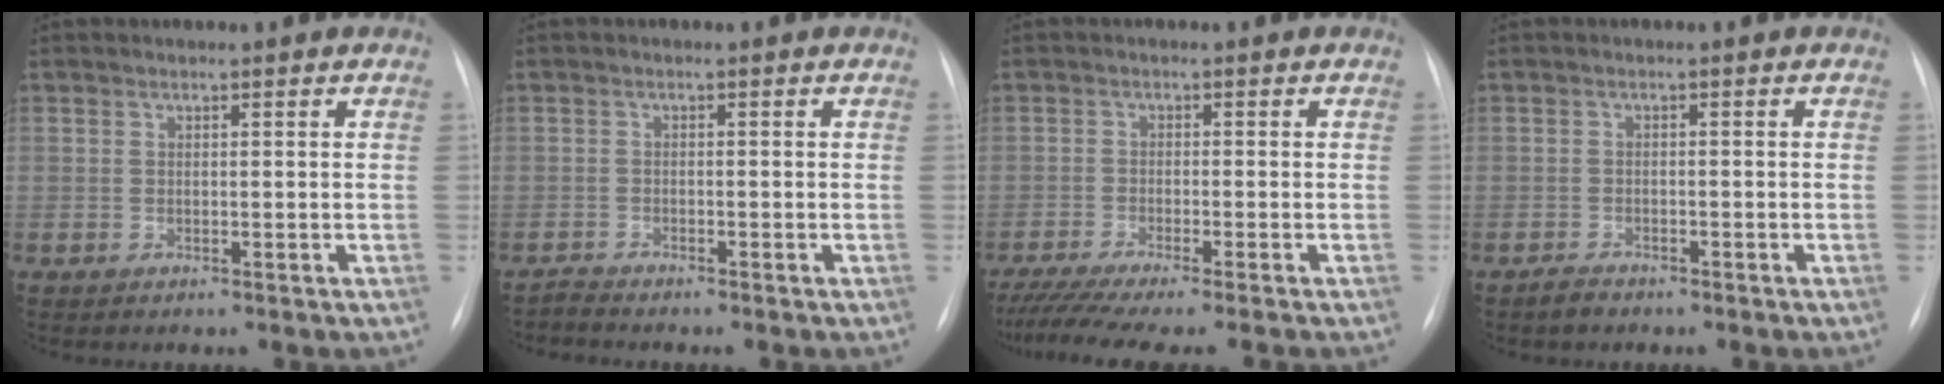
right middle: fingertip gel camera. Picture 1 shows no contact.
{"total": 1.2, "force": [-1.1, -0.2, -0.4], "torque": [0.006, -0.009, -0.023]}
{"total": 10.0, "force": [-8.5, -1.0, 5.2], "torque": [-0.064, -0.026, -0.133]}
{"total": 1.4, "force": [-1.2, 0.6, 0.4], "torque": [-0.014, -0.001, -0.020]}